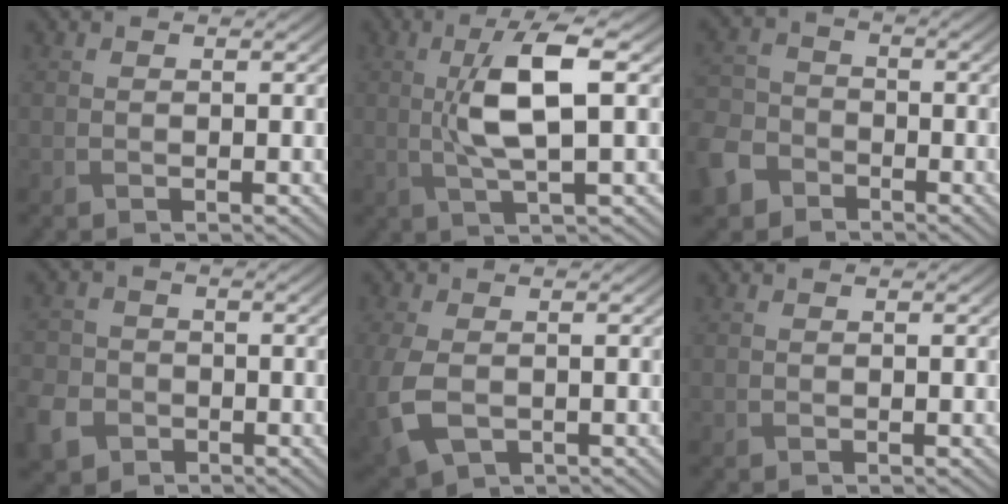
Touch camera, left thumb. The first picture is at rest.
{"total": 7.2, "force": [0.7, 1.8, 6.9], "torque": [-0.141, 0.008, 0.012]}
{"total": 7.2, "force": [-4.5, 5.0, 2.6], "torque": [-0.089, -0.014, -0.103]}
{"total": 5.1, "force": [-2.7, 4.0, 1.9], "torque": [-0.061, -0.009, -0.063]}
{"total": 6.5, "force": [-1.6, 4.3, 4.6], "torque": [-0.139, -0.029, -0.021]}
{"total": 0.0}